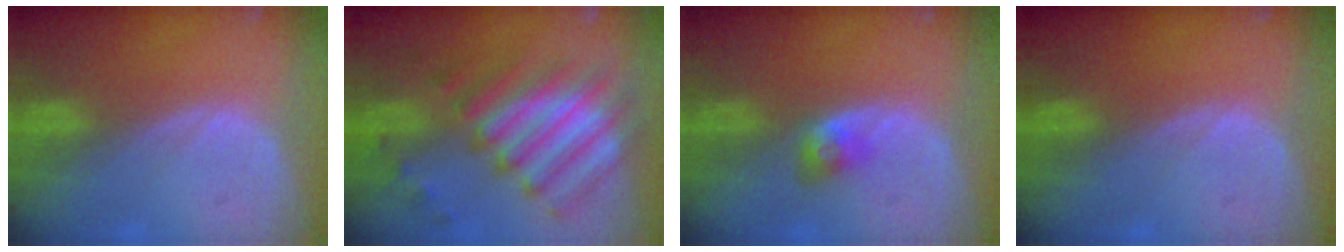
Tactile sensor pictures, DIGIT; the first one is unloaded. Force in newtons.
{"total": 10.9, "press": 10.4, "slide": 3.4}
{"total": 2.9, "press": 2.5, "slide": 1.6}
{"total": 0.0}